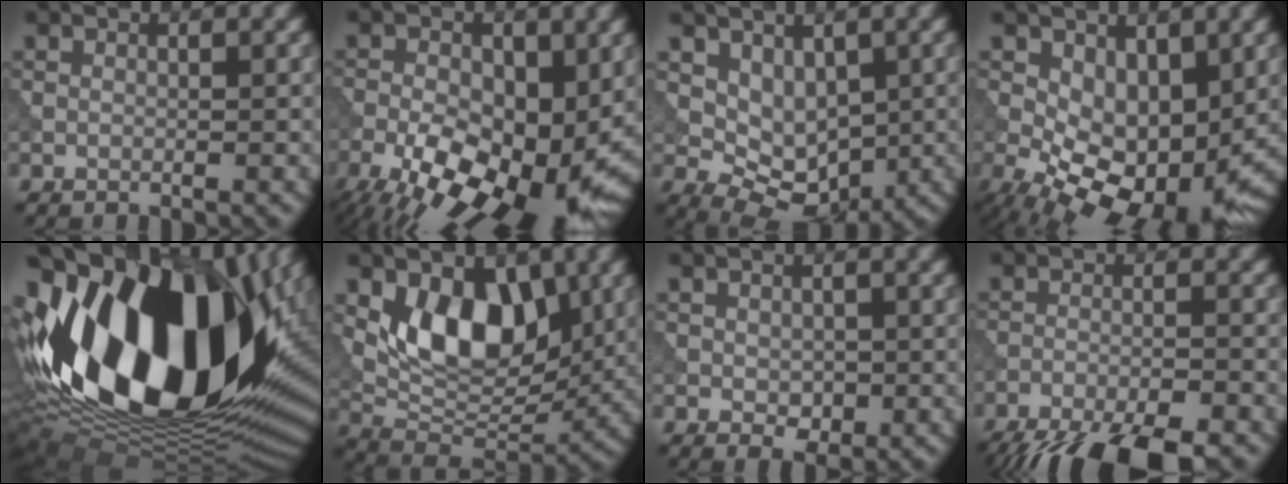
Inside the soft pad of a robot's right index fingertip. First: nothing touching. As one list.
[{"total": 15.7, "force": [-5.0, 8.0, 12.5], "torque": [-0.194, -0.014, -0.072]}, {"total": 5.5, "force": [1.0, 3.8, 3.8], "torque": [-0.057, -0.010, 0.025]}, {"total": 8.2, "force": [-1.0, 4.7, 6.7], "torque": [-0.117, -0.024, -0.012]}, {"total": 20.5, "force": [2.7, 11.5, 16.7], "torque": [-0.317, 0.000, 0.037]}, {"total": 7.7, "force": [2.1, 4.6, 5.8], "torque": [-0.088, -0.018, 0.037]}, {"total": 1.9, "force": [-0.3, 1.3, 1.3], "torque": [-0.022, -0.006, -0.002]}, {"total": 10.3, "force": [-8.8, 2.4, 4.8], "torque": [-0.082, -0.037, -0.136]}]